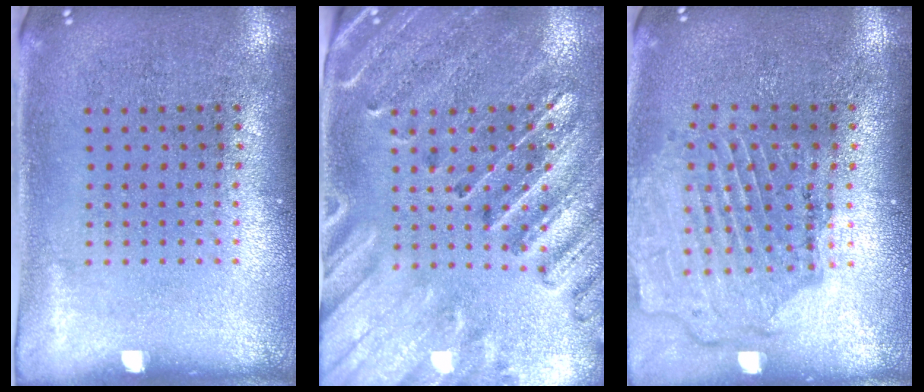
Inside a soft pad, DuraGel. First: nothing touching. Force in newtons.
{"total": 2.9, "press": 2.7, "slide": 1.0}
{"total": 1.6, "press": 1.6, "slide": 0.2}